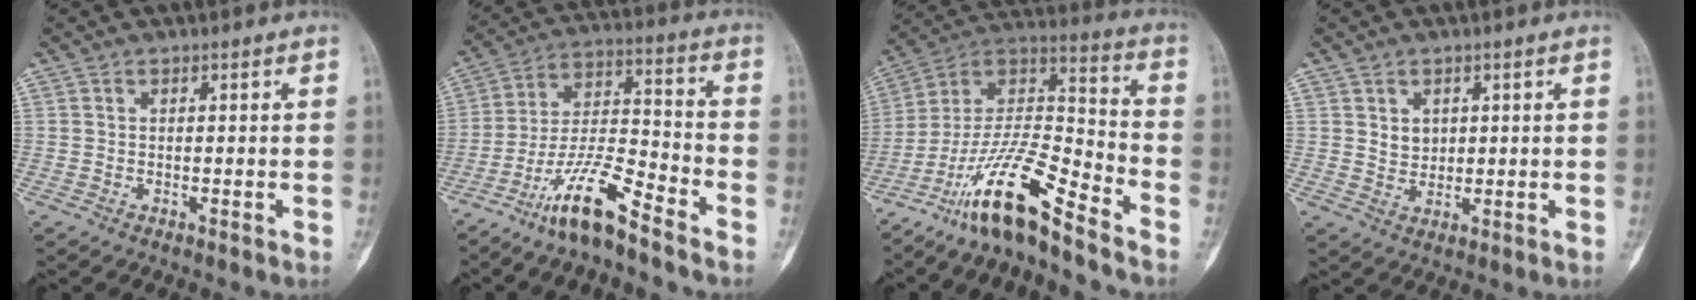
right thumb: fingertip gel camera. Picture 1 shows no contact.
{"total": 12.8, "force": [-9.4, 2.3, 8.4], "torque": [-0.164, 0.070, -0.179]}
{"total": 17.2, "force": [-12.5, 3.3, 11.3], "torque": [-0.212, 0.091, -0.232]}
{"total": 3.1, "force": [1.0, 2.6, 1.4], "torque": [-0.009, -0.009, 0.023]}